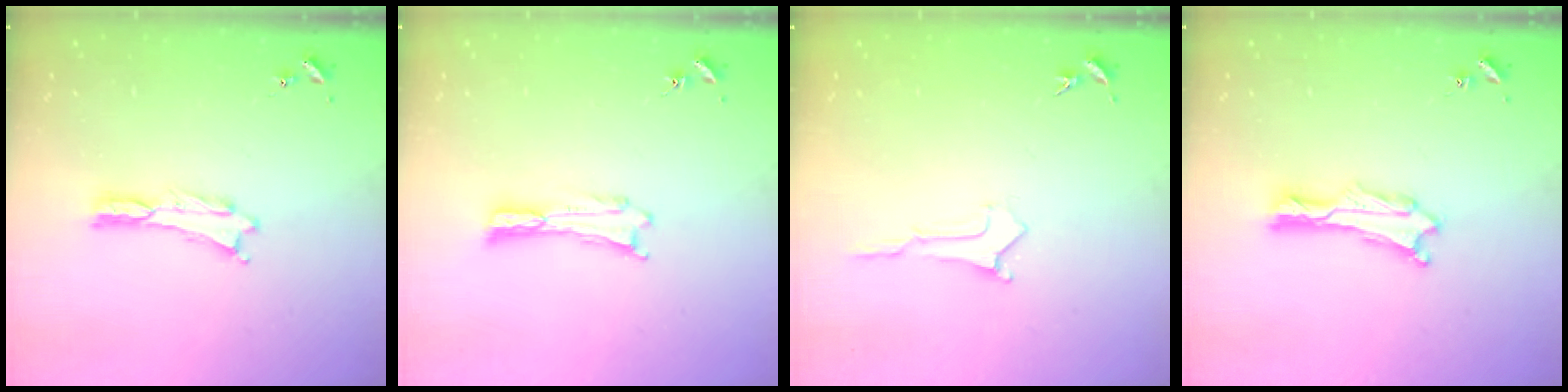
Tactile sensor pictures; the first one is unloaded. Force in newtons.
{"total": 0.0}
{"total": 0.0}
{"total": 0.9, "press": 0.9, "slide": 0.2}